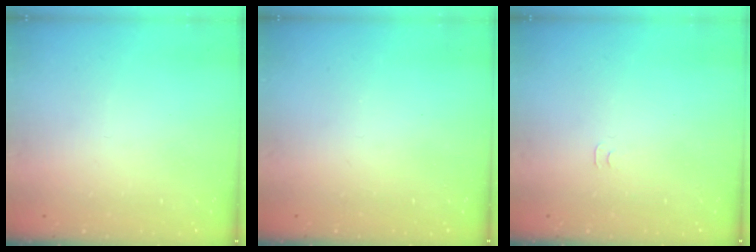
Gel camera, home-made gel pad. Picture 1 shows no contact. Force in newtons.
{"total": 2.5, "press": 2.4, "slide": 0.4}
{"total": 3.1, "press": 3.0, "slide": 0.5}